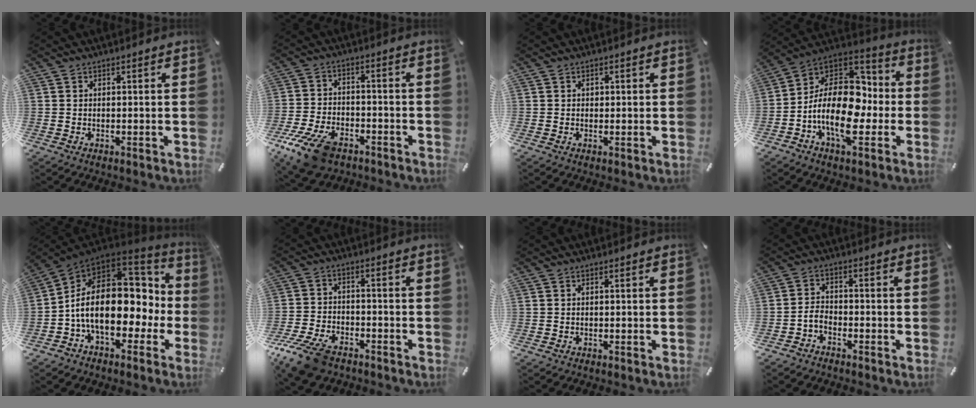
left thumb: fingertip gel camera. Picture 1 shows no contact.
{"total": 12.0, "force": [-7.6, 6.3, 6.8], "torque": [-0.137, 0.036, -0.136]}
{"total": 0.7, "force": [0.1, 0.7, 0.2], "torque": [0.002, -0.001, -0.001]}
{"total": 20.3, "force": [-4.1, 13.1, 15.0], "torque": [-0.283, 0.007, -0.066]}
{"total": 19.4, "force": [-0.5, 12.8, 14.6], "torque": [-0.269, -0.013, 0.001]}
{"total": 9.9, "force": [-7.0, 5.0, 5.0], "torque": [-0.107, 0.031, -0.131]}
{"total": 0.0}
{"total": 3.4, "force": [-2.3, 2.0, 1.7], "torque": [-0.043, 0.010, -0.047]}